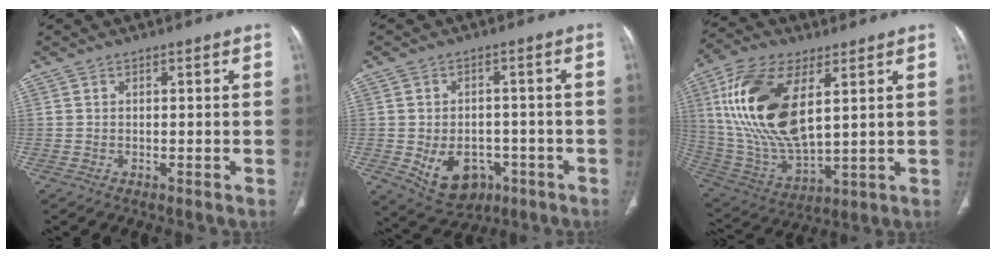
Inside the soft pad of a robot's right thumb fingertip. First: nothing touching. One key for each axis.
{"total": 9.9, "fx": -3.4, "fy": 7.3, "fz": 5.6, "tx": -0.067, "ty": 0.016, "tz": -0.036}
{"total": 21.9, "fx": 6.4, "fy": 10.5, "fz": 18.2, "tx": -0.365, "ty": -0.026, "tz": 0.126}